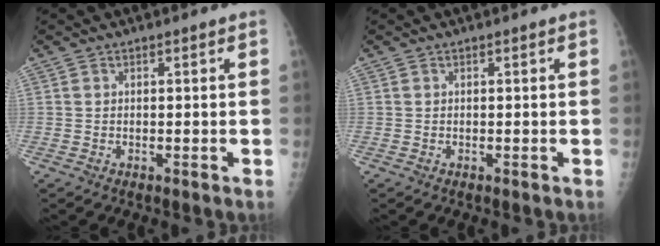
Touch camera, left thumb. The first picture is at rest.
{"total": 0.0}